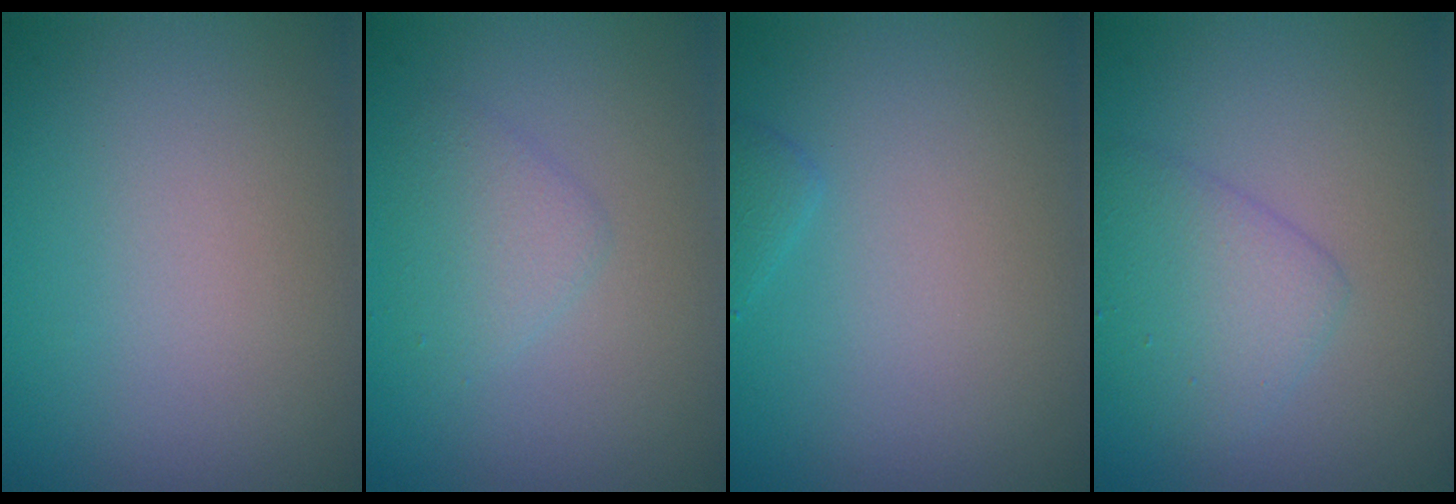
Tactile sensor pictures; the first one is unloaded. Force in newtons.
{"total": 1.9, "press": 1.9, "slide": 0.2}
{"total": 0.9, "press": 0.9, "slide": 0.1}
{"total": 3.0, "press": 3.0, "slide": 0.1}